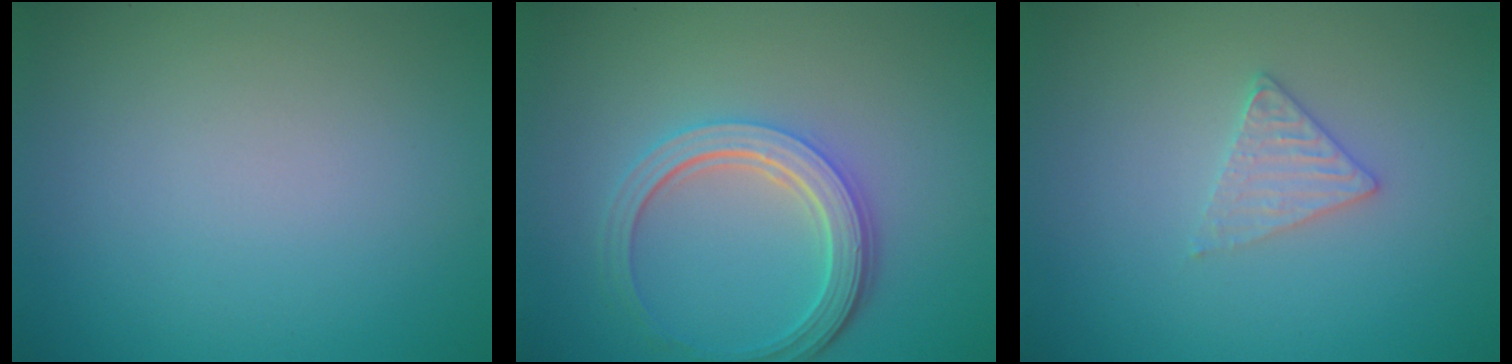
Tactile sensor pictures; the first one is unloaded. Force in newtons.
{"total": 4.8, "press": 3.7, "slide": 3.1}
{"total": 1.8, "press": 1.8, "slide": 0.3}